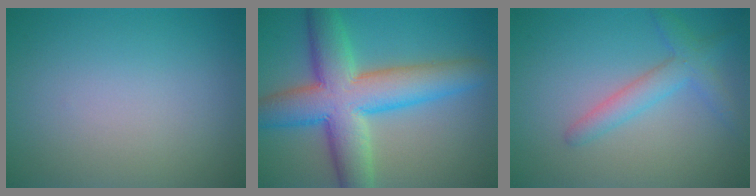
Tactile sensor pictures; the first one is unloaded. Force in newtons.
{"total": 10.2, "press": 10.2, "slide": 0.3}
{"total": 2.8, "press": 2.8, "slide": 0.1}